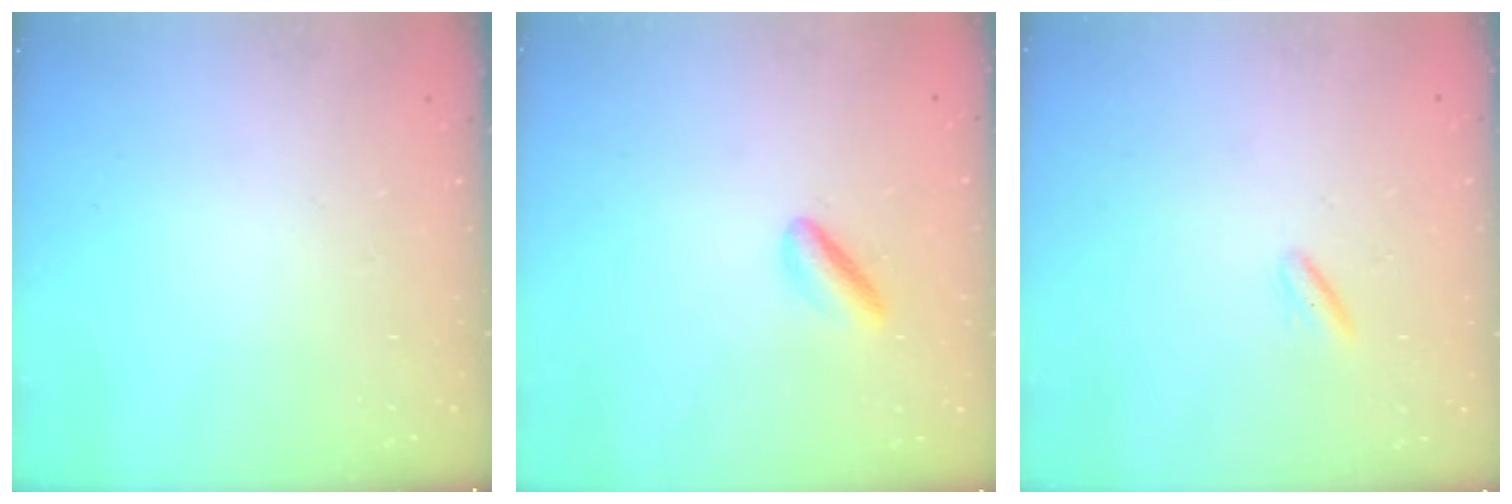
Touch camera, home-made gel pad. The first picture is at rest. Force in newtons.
{"total": 3.4, "press": 3.4, "slide": 0.2}
{"total": 2.1, "press": 2.0, "slide": 0.8}